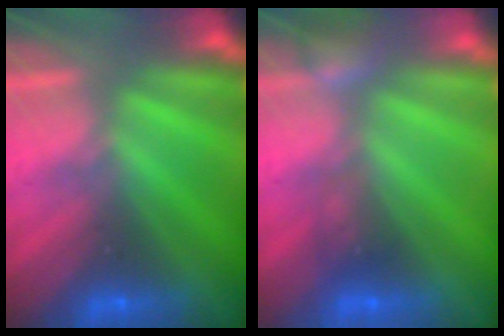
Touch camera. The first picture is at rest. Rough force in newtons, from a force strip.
{"total": 2.4}